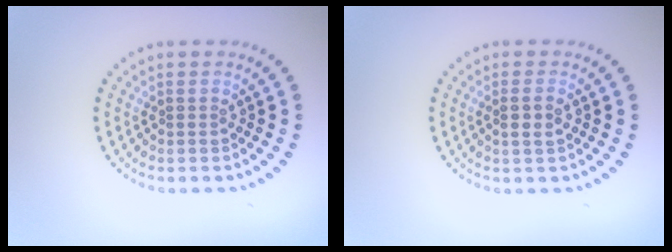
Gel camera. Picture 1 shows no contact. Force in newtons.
{"total": 1.5, "press": 1.4, "slide": 0.6}